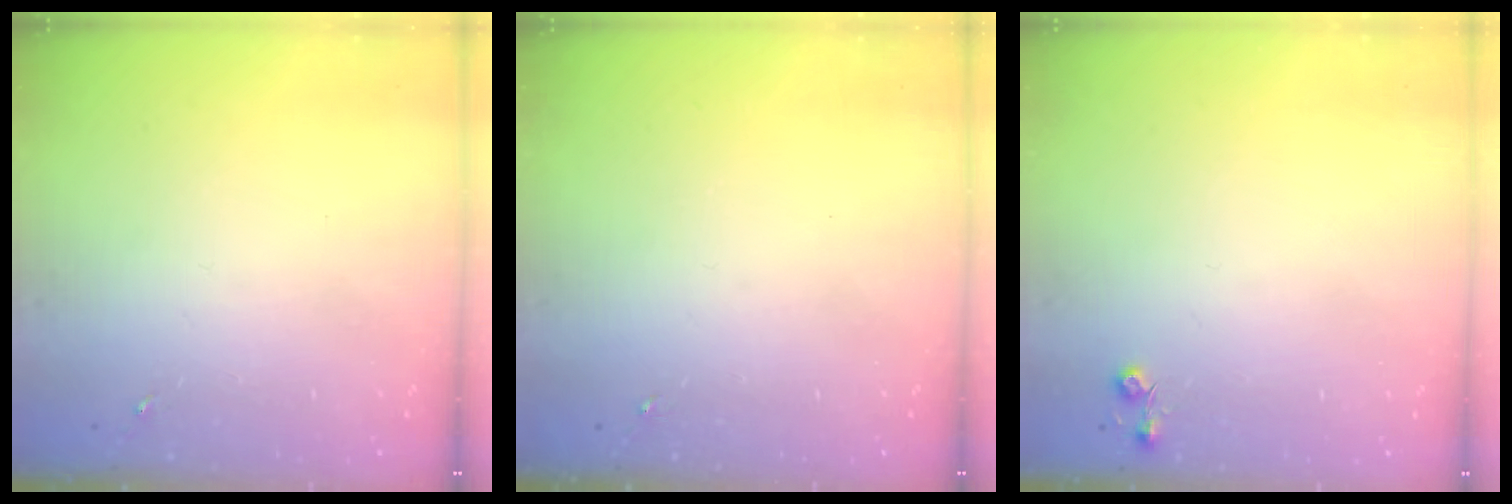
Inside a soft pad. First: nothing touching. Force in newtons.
{"total": 0.0}
{"total": 4.4, "press": 4.4, "slide": 0.7}